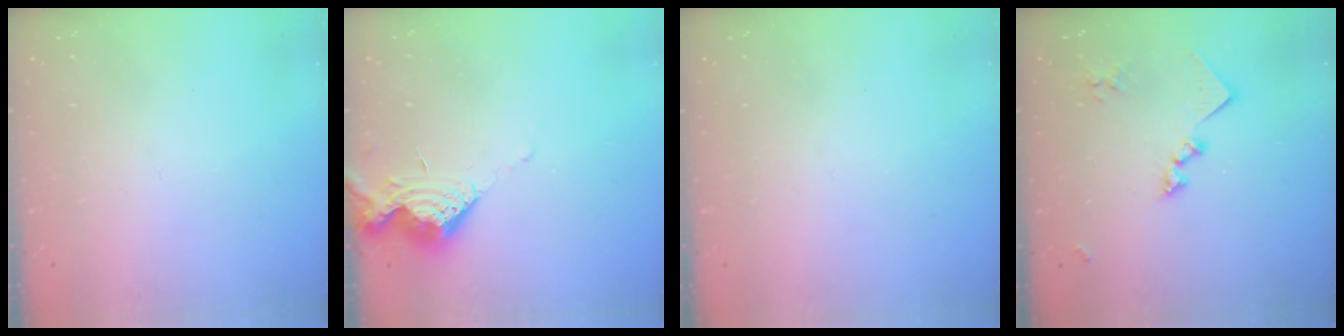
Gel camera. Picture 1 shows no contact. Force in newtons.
{"total": 8.0, "press": 7.9, "slide": 0.9}
{"total": 0.0}
{"total": 12.7, "press": 12.7, "slide": 0.6}